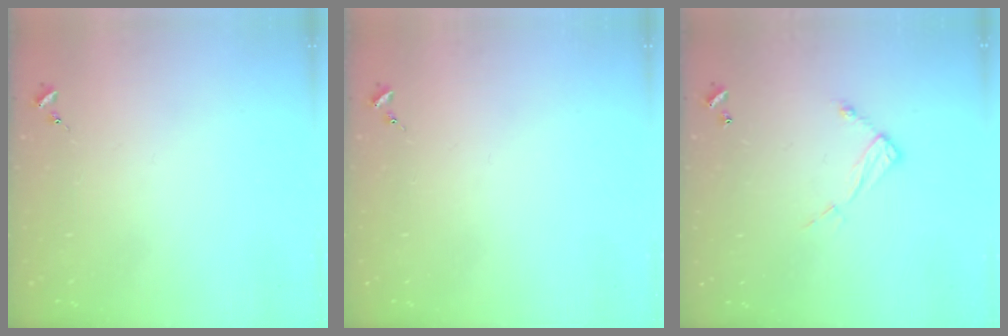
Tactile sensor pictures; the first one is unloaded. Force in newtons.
{"total": 0.0}
{"total": 8.7, "press": 8.7, "slide": 0.4}